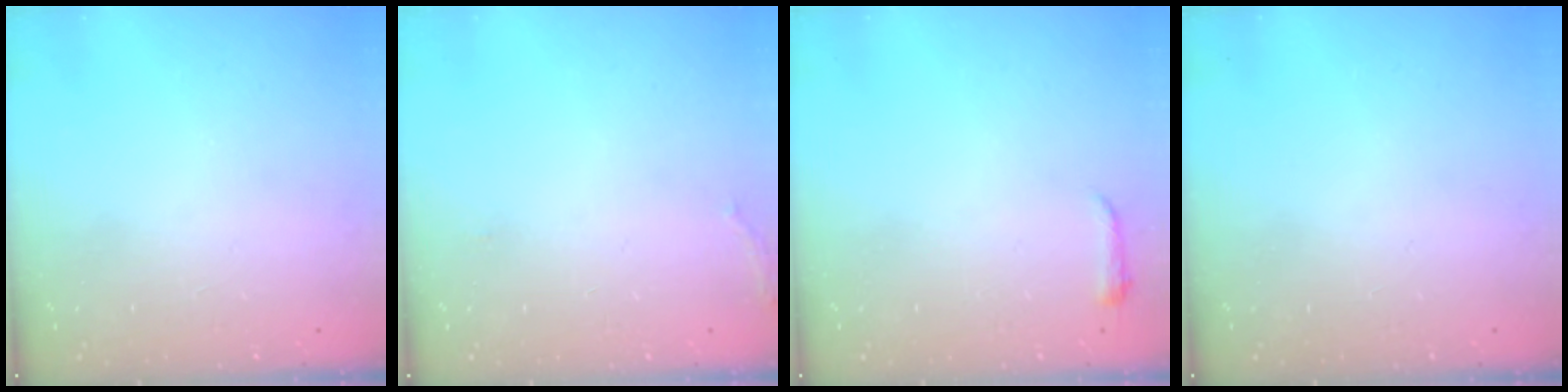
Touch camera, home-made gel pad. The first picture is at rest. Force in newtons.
{"total": 7.9, "press": 5.9, "slide": 5.3}
{"total": 3.0, "press": 2.9, "slide": 0.6}
{"total": 0.0}